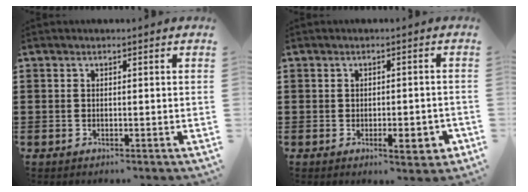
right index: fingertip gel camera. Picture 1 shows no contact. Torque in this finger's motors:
{"motor_torque": [0.30, 0.18, 0.18, 0.04]}